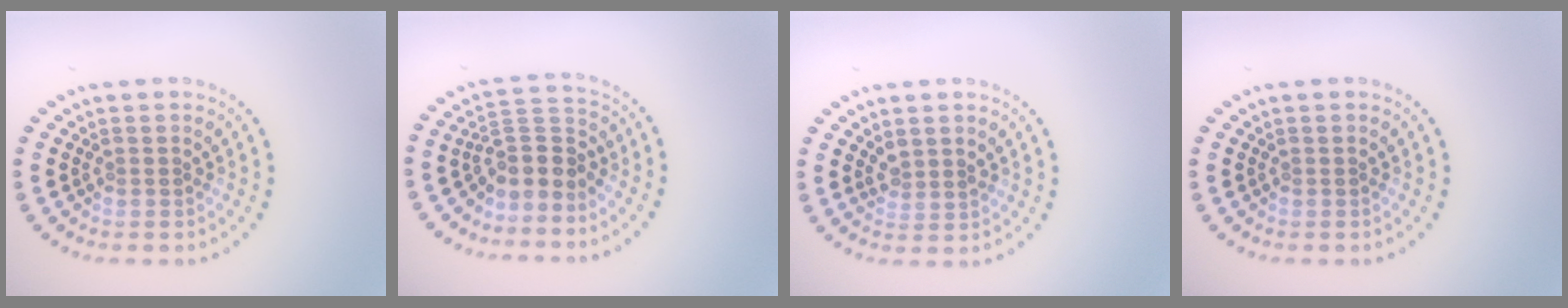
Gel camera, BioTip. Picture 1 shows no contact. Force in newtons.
{"total": 3.2, "press": 2.4, "slide": 2.0}
{"total": 1.3, "press": 1.1, "slide": 0.7}
{"total": 0.0}